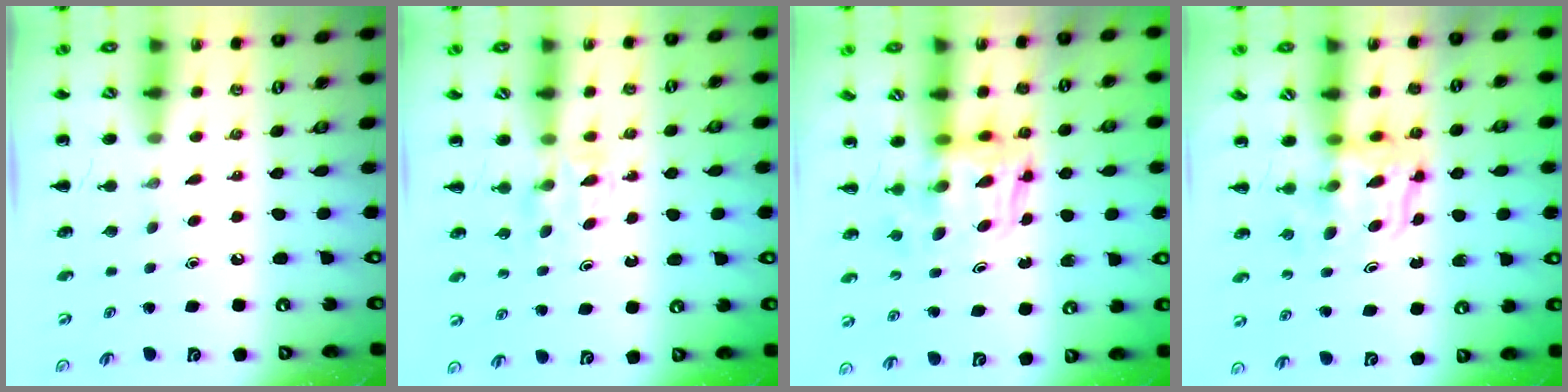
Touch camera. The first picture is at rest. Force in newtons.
{"total": 3.9, "press": 3.7, "slide": 1.3}
{"total": 2.7, "press": 2.7, "slide": 0.2}
{"total": 3.6, "press": 3.6, "slide": 0.2}